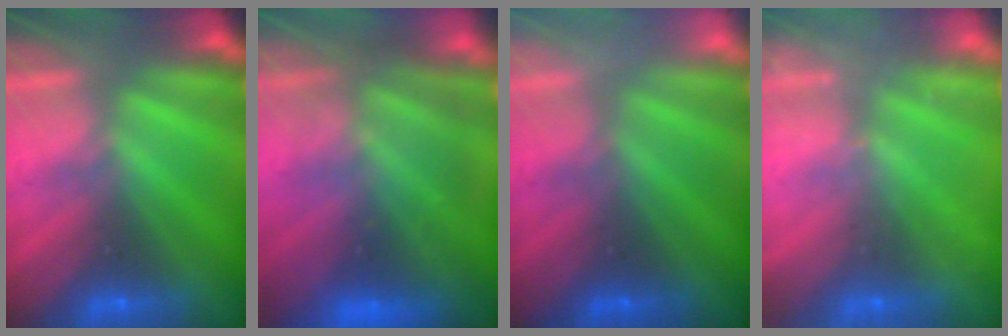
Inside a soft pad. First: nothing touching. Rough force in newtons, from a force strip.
{"total": 9.0}
{"total": 2.6}
{"total": 2.4}